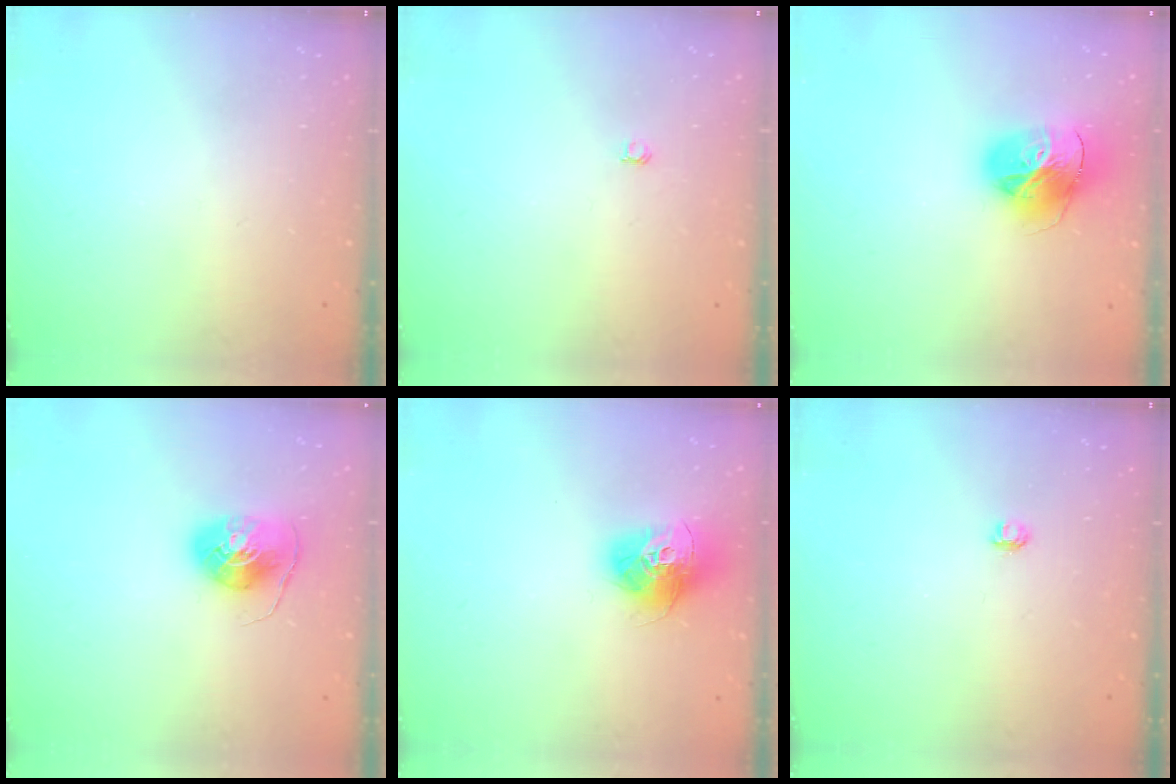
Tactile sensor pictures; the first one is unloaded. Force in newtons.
{"total": 3.0, "press": 3.0, "slide": 0.3}
{"total": 17.1, "press": 17.0, "slide": 1.9}
{"total": 8.4, "press": 8.3, "slide": 0.7}
{"total": 14.1, "press": 14.1, "slide": 1.3}
{"total": 2.8, "press": 2.8, "slide": 0.3}